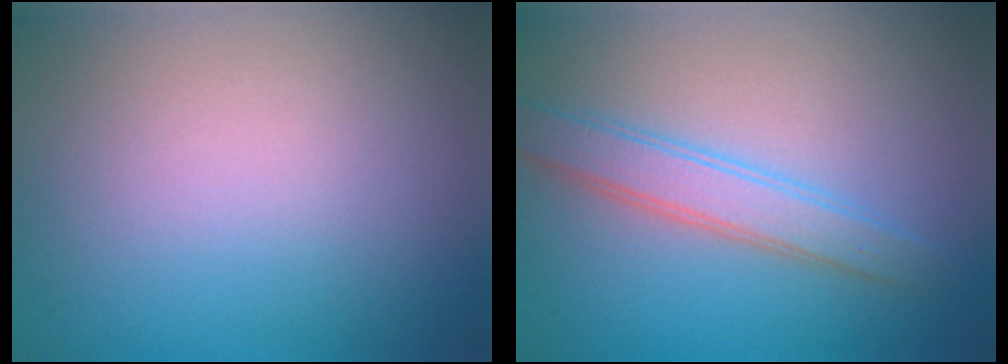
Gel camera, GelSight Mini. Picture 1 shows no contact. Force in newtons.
{"total": 3.2, "press": 3.2, "slide": 0.3}